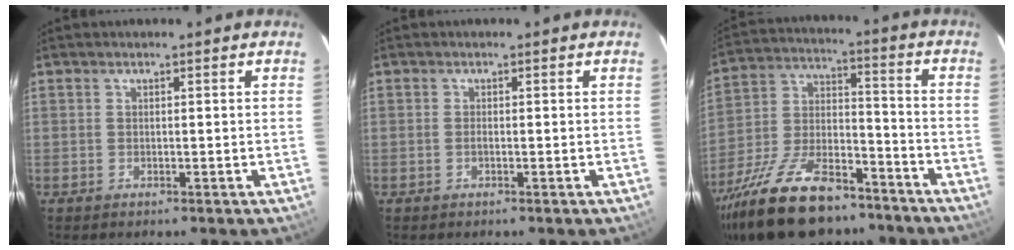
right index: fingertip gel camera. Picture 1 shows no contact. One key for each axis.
{"total": 0.5, "fx": -0.2, "fy": 0.1, "fz": 0.5, "tx": -0.009, "ty": 0.001, "tz": -0.005}
{"total": 23.8, "fx": -17.1, "fy": 10.1, "fz": 13.2, "tx": -0.268, "ty": -0.009, "tz": -0.274}